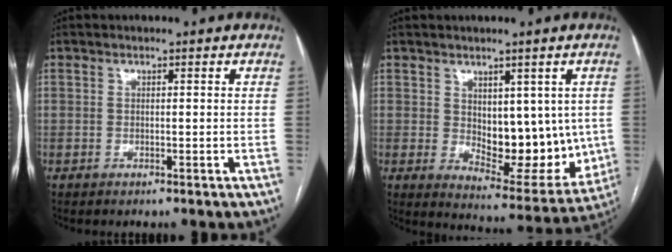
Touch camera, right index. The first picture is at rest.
{"total": 12.8, "force": [0.6, 6.7, 10.9], "torque": [-0.136, -0.011, 0.031]}